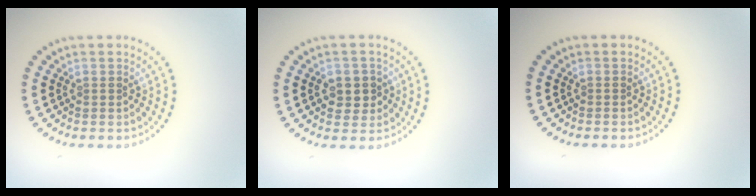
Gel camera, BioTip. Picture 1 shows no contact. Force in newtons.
{"total": 2.6, "press": 2.6, "slide": 0.3}
{"total": 0.0}